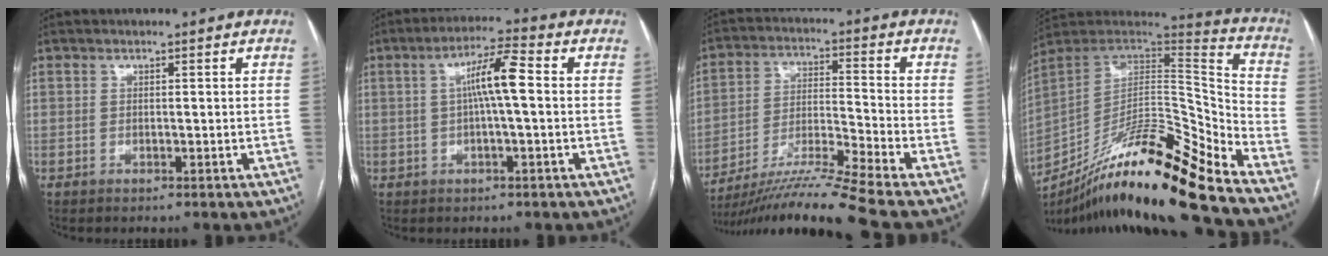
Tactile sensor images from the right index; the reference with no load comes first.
{"total": 6.9, "force": [0.6, 0.6, 6.9], "torque": [-0.122, 0.018, 0.008]}
{"total": 13.2, "force": [-11.1, -3.1, 6.4], "torque": [-0.114, -0.007, -0.198]}
{"total": 23.5, "force": [-18.0, -0.2, 15.1], "torque": [-0.253, -0.005, -0.325]}